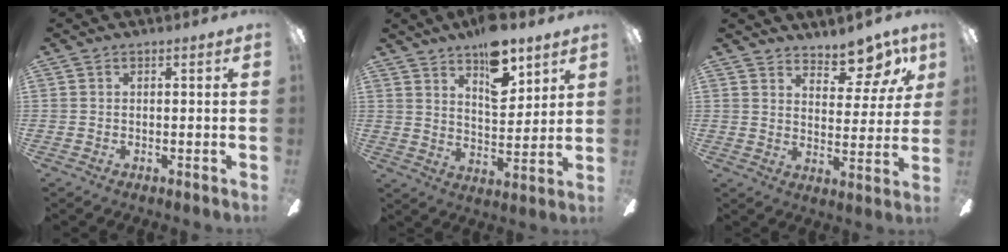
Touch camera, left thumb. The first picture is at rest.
{"total": 12.8, "force": [8.7, 5.6, 7.5], "torque": [-0.103, -0.046, 0.150]}
{"total": 10.4, "force": [8.3, 4.2, 4.5], "torque": [-0.053, -0.056, 0.147]}